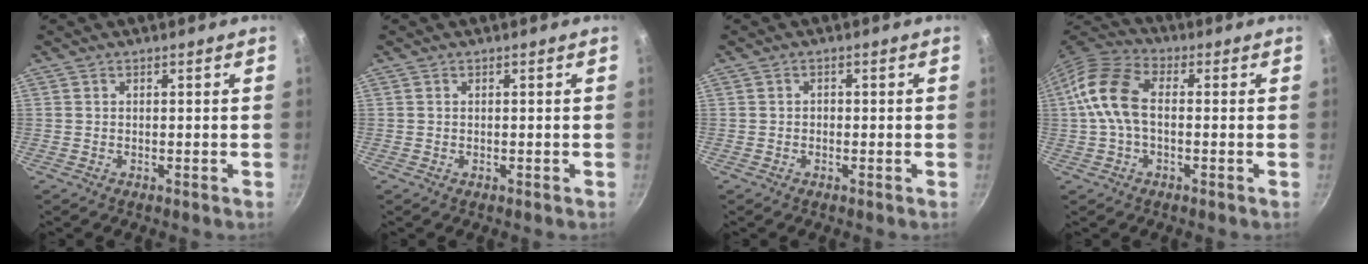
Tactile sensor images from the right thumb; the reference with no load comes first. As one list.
[{"total": 0.0}, {"total": 0.8, "force": [-0.3, 0.6, 0.3], "torque": [-0.005, 0.002, -0.006]}, {"total": 11.0, "force": [0.1, 6.6, 8.8], "torque": [-0.169, 0.033, -0.013]}]